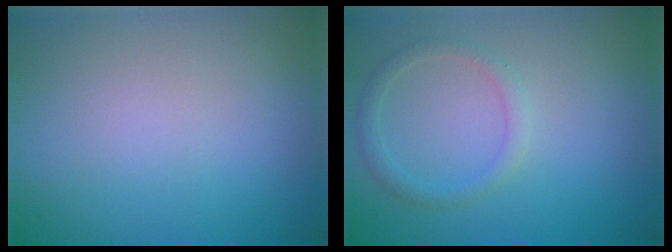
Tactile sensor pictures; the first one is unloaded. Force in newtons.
{"total": 1.5, "press": 1.5, "slide": 0.1}